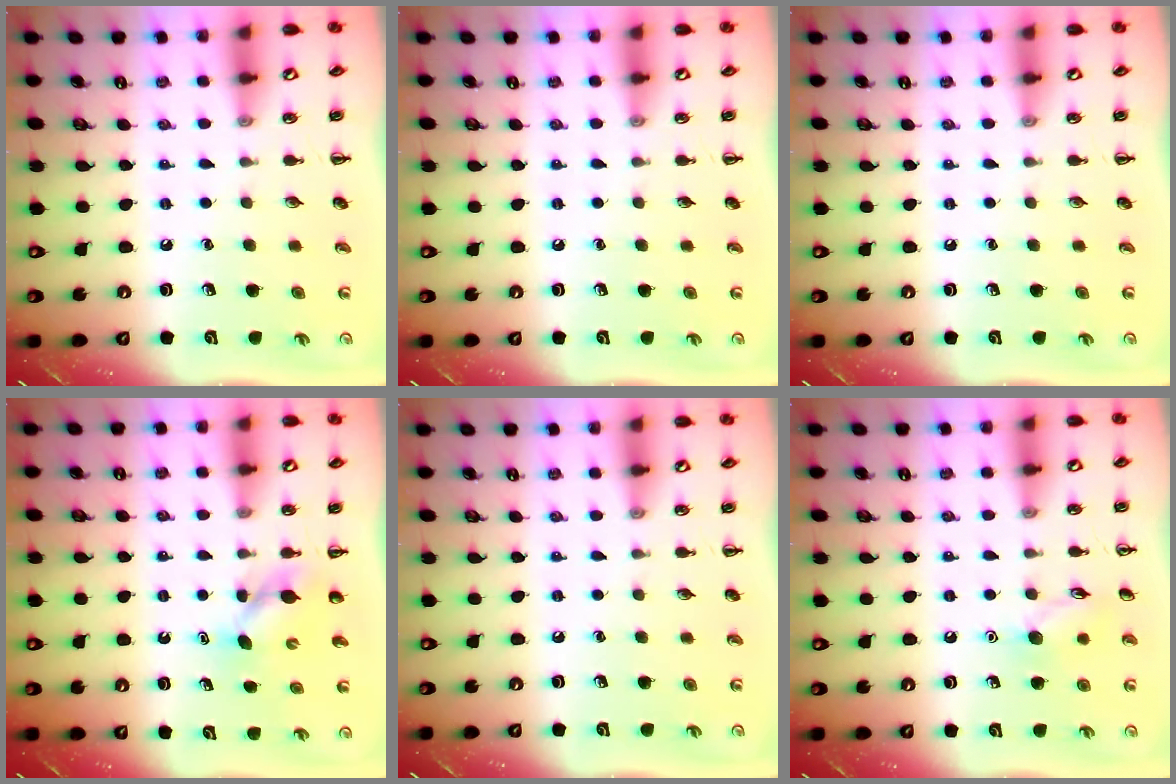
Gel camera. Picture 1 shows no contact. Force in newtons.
{"total": 0.0}
{"total": 0.0}
{"total": 4.4, "press": 4.3, "slide": 1.0}
{"total": 0.0}
{"total": 7.7, "press": 7.7, "slide": 1.0}